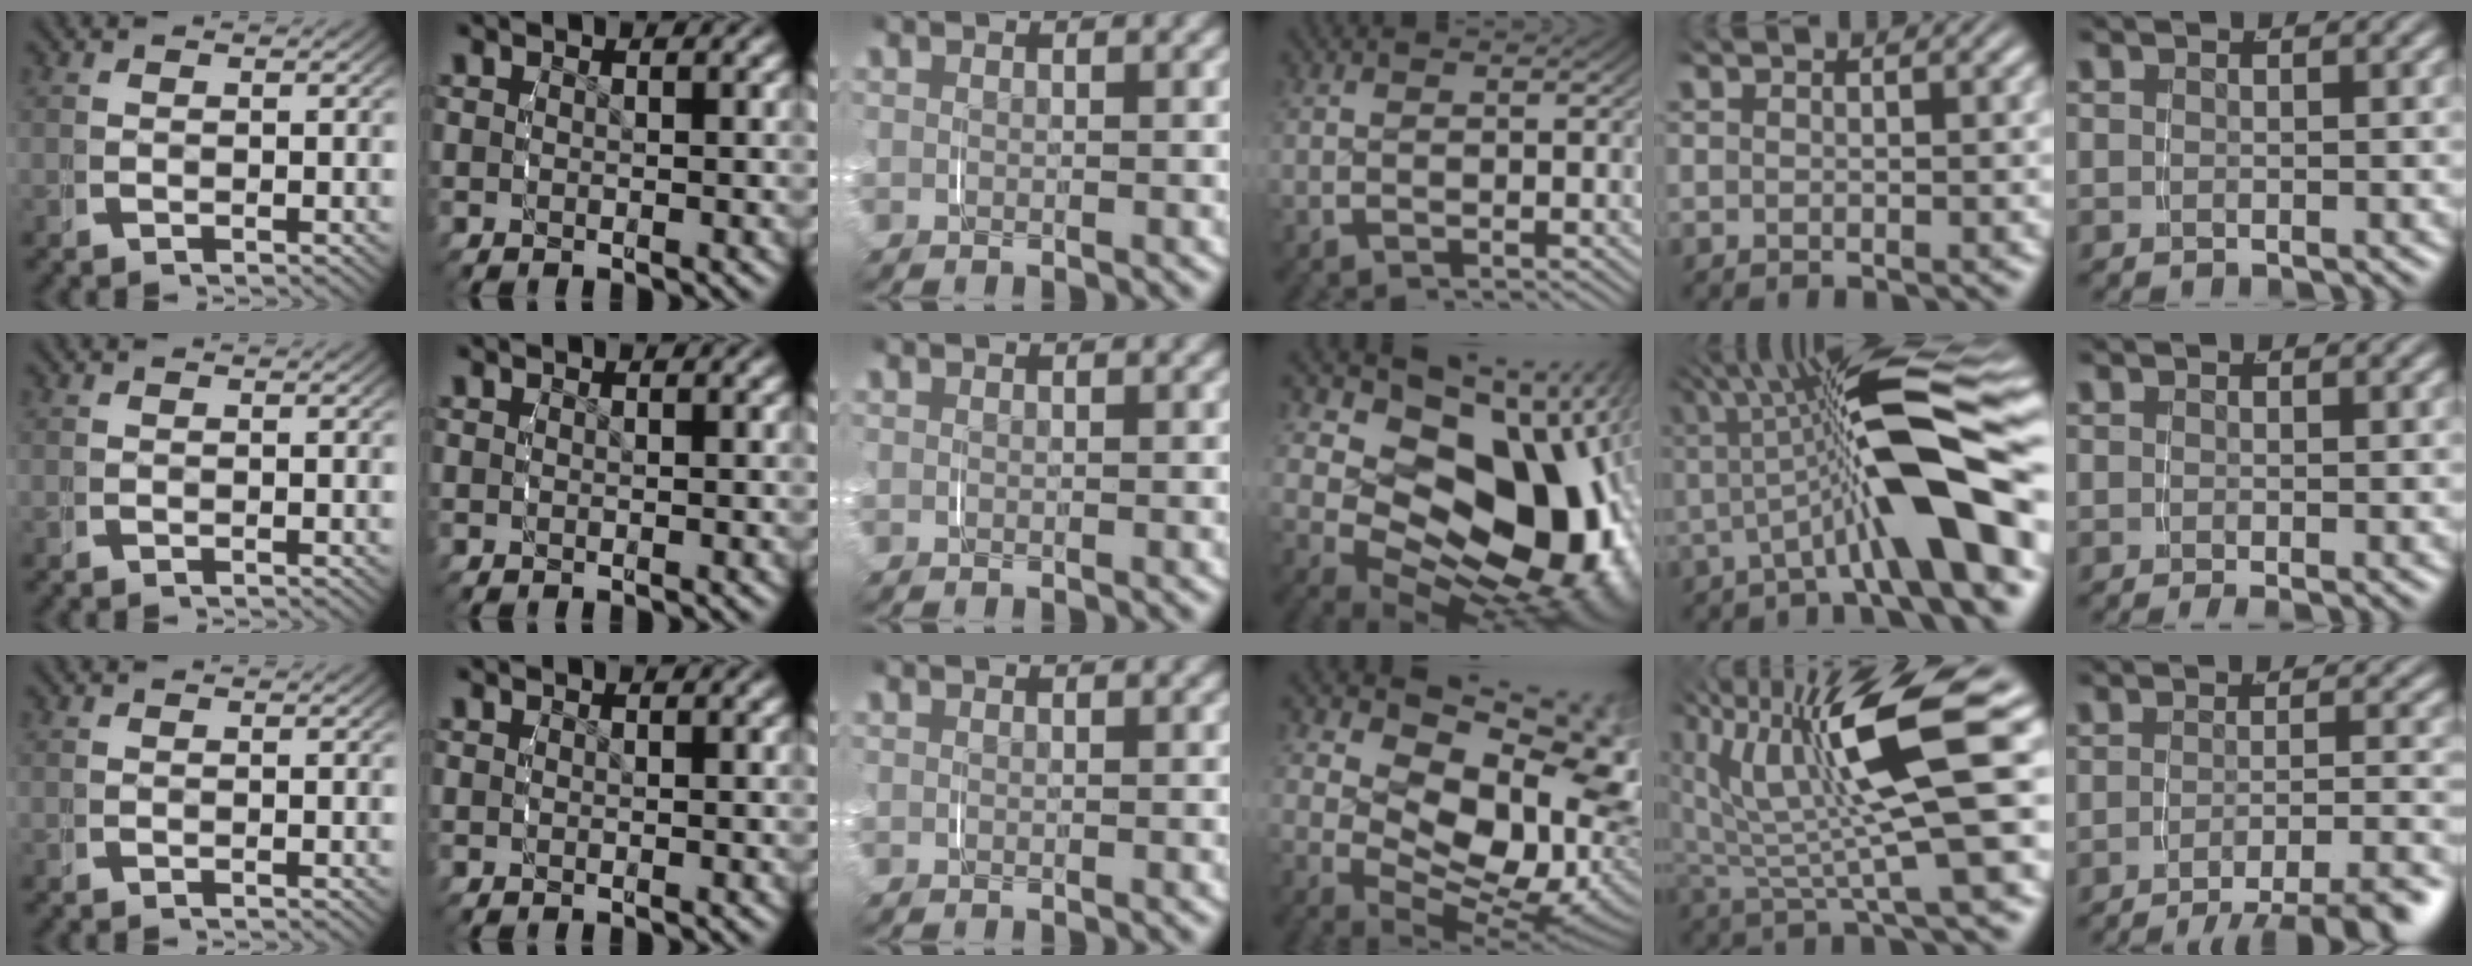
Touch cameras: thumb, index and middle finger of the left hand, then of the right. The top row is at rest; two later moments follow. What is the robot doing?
{"motion": "grasp_and_lifting", "object": "phone"}